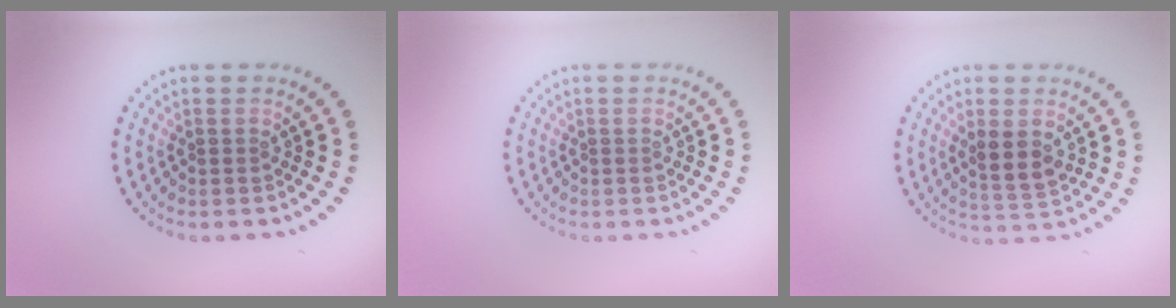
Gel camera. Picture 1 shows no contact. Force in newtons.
{"total": 0.0}
{"total": 3.0, "press": 2.8, "slide": 1.2}